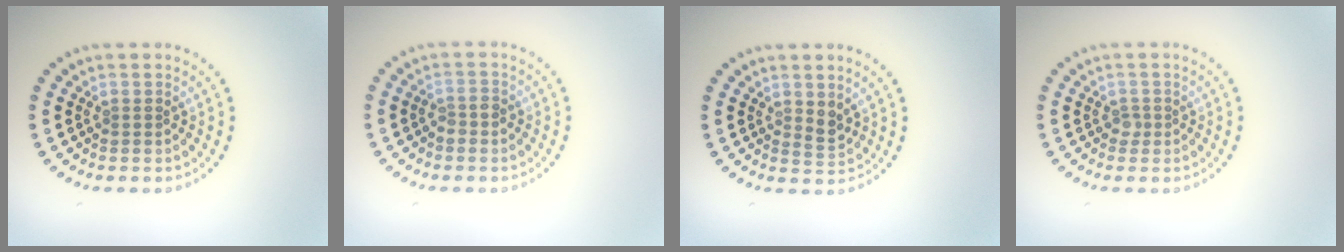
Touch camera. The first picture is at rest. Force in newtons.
{"total": 1.4, "press": 1.3, "slide": 0.6}
{"total": 1.4, "press": 1.3, "slide": 0.7}
{"total": 0.7, "press": 0.6, "slide": 0.5}